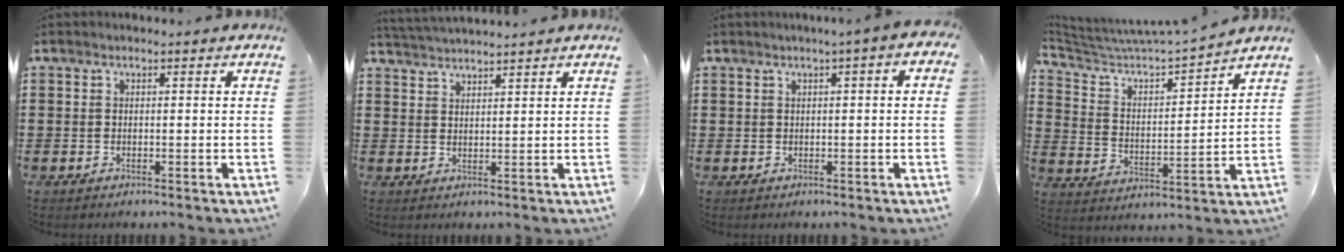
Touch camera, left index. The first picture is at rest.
{"total": 2.5, "force": [2.4, -0.3, -0.1], "torque": [-0.006, -0.007, 0.047]}
{"total": 1.4, "force": [0.0, 0.2, 1.4], "torque": [-0.023, -0.003, 0.000]}
{"total": 4.6, "force": [4.2, 0.2, 1.7], "torque": [-0.058, -0.038, 0.061]}